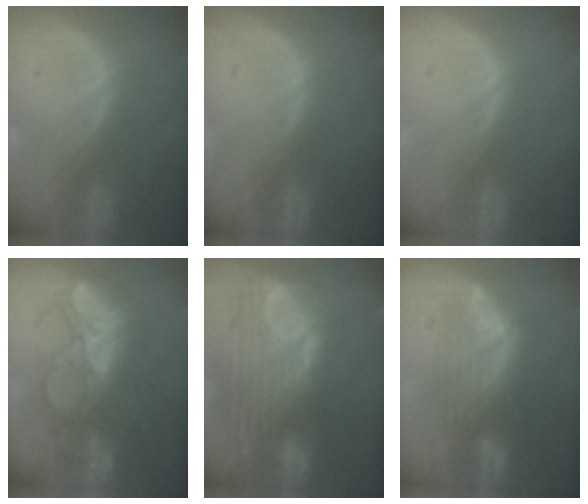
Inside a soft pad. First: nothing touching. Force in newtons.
{"total": 0.0}
{"total": 0.0}
{"total": 9.0, "press": 8.8, "slide": 2.0}
{"total": 12.7, "press": 10.7, "slide": 6.7}
{"total": 7.3, "press": 7.1, "slide": 1.7}